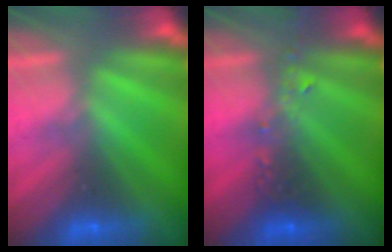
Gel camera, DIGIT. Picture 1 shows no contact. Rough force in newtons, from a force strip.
{"total": 2.4}